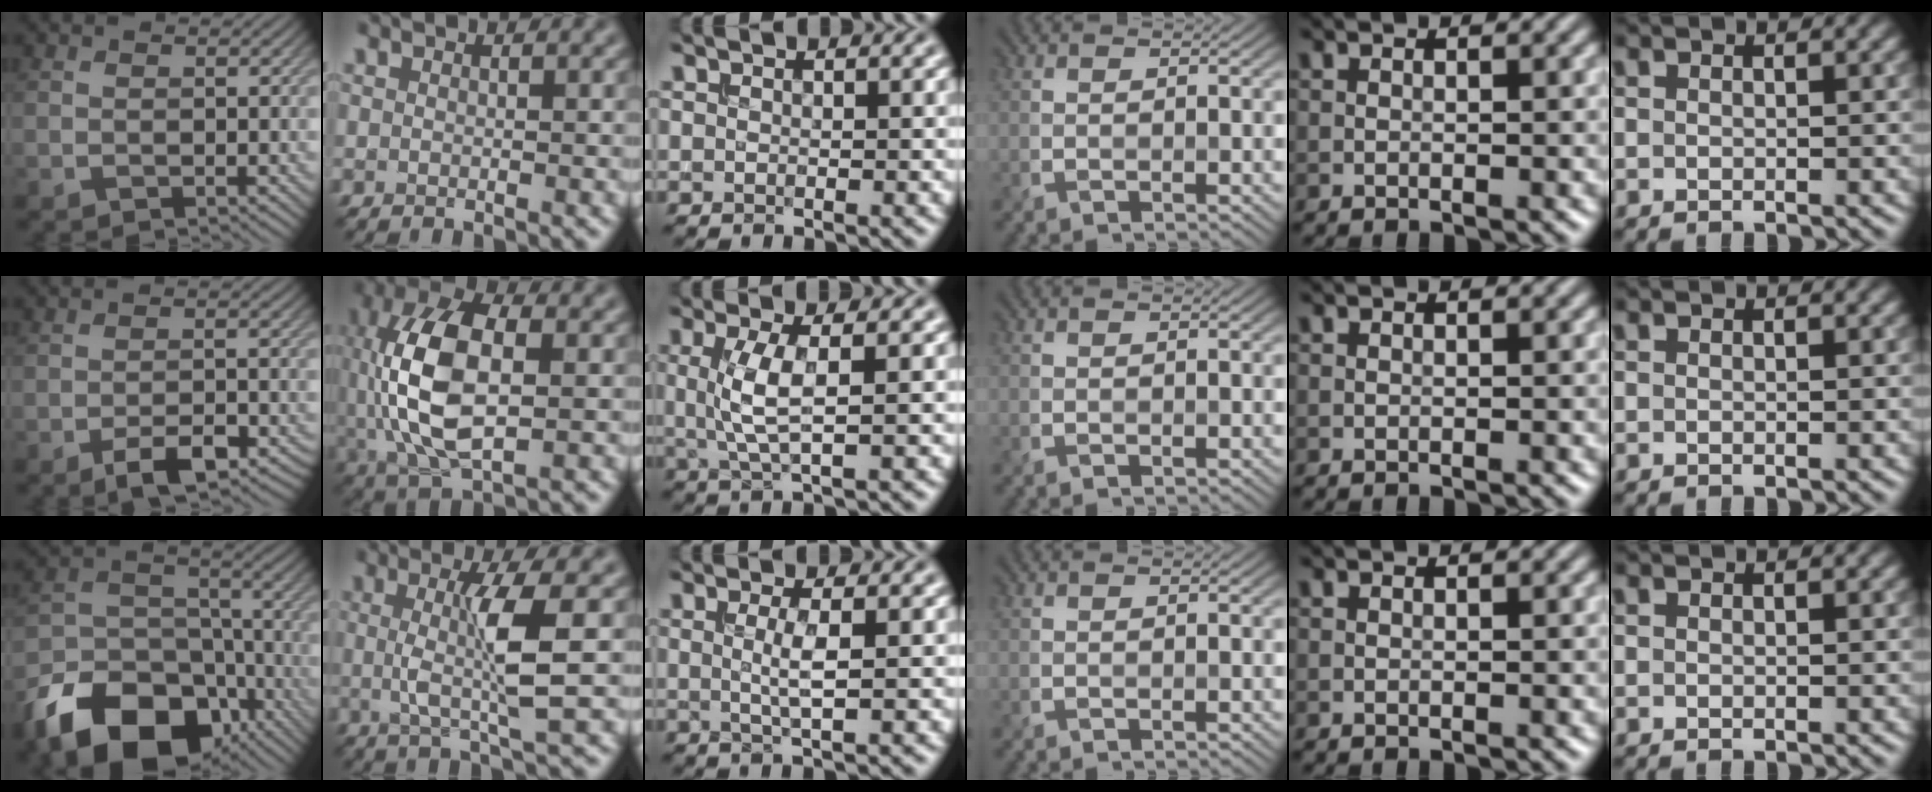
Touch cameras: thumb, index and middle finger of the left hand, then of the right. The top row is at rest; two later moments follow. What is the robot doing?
{"motion": "extract", "object": "bucket"}